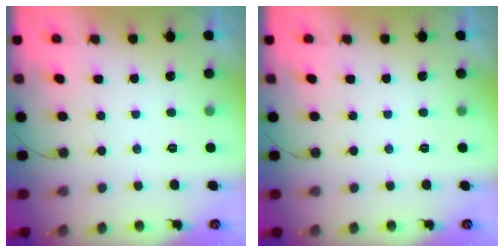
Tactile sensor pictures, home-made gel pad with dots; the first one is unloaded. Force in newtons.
{"total": 0.0}